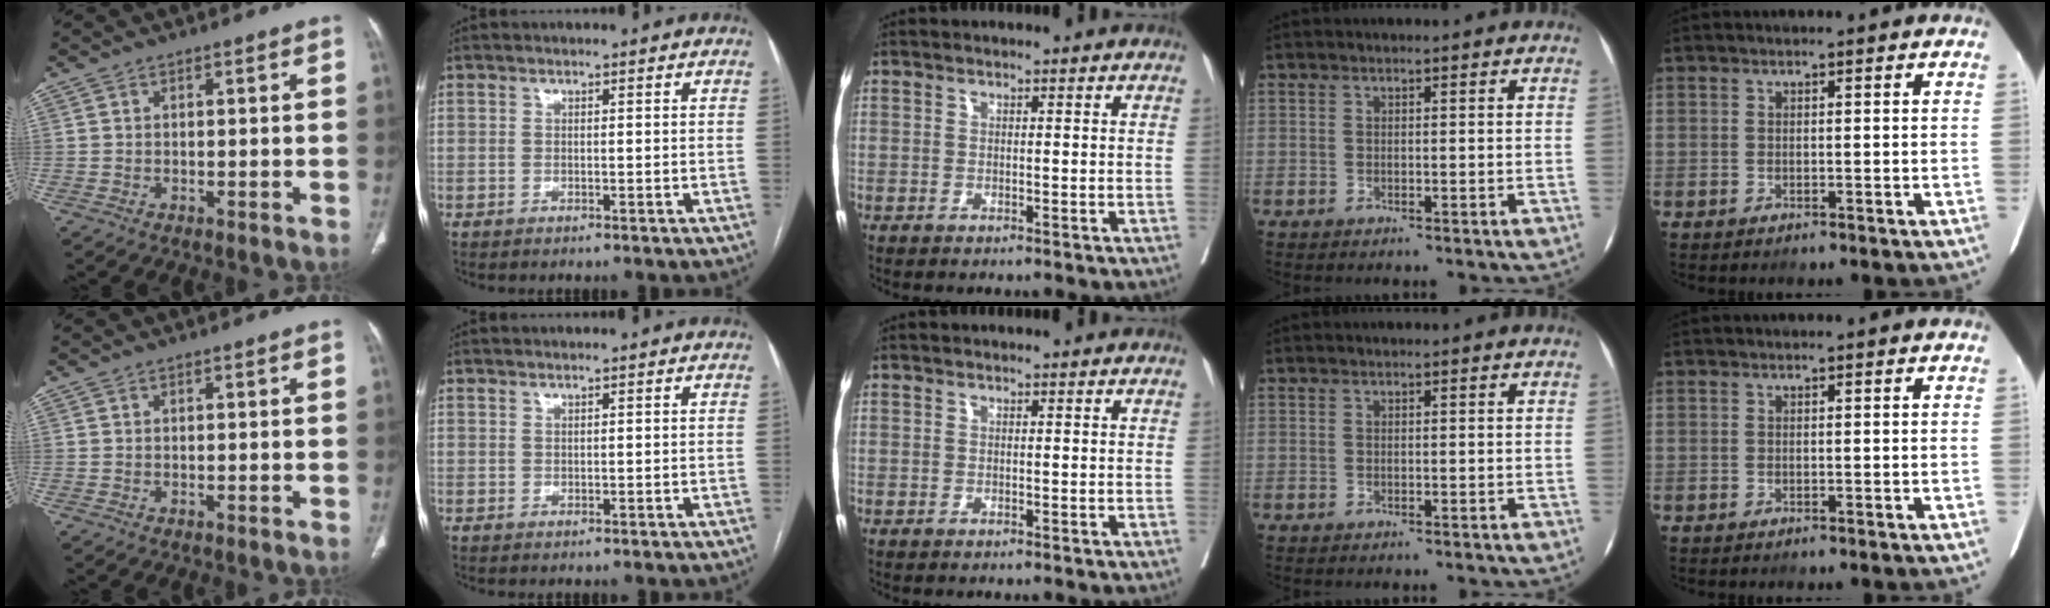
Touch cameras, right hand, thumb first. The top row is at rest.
{}